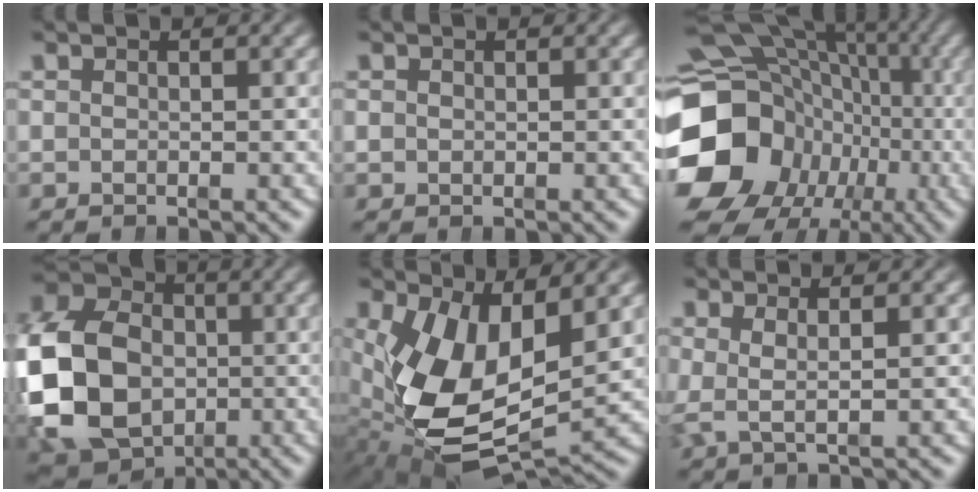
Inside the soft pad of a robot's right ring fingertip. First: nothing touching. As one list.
[{"total": 0.6, "force": [0.1, 0.5, 0.3], "torque": [-0.008, -0.005, 0.006]}, {"total": 20.7, "force": [-3.4, 17.4, 10.7], "torque": [-0.217, -0.068, -0.043]}, {"total": 15.8, "force": [-1.2, 13.1, 8.7], "torque": [-0.207, -0.053, -0.010]}, {"total": 11.3, "force": [-1.2, 6.5, 9.1], "torque": [-0.207, -0.049, 0.010]}, {"total": 2.9, "force": [0.7, 1.5, 2.4], "torque": [-0.060, -0.009, 0.016]}]